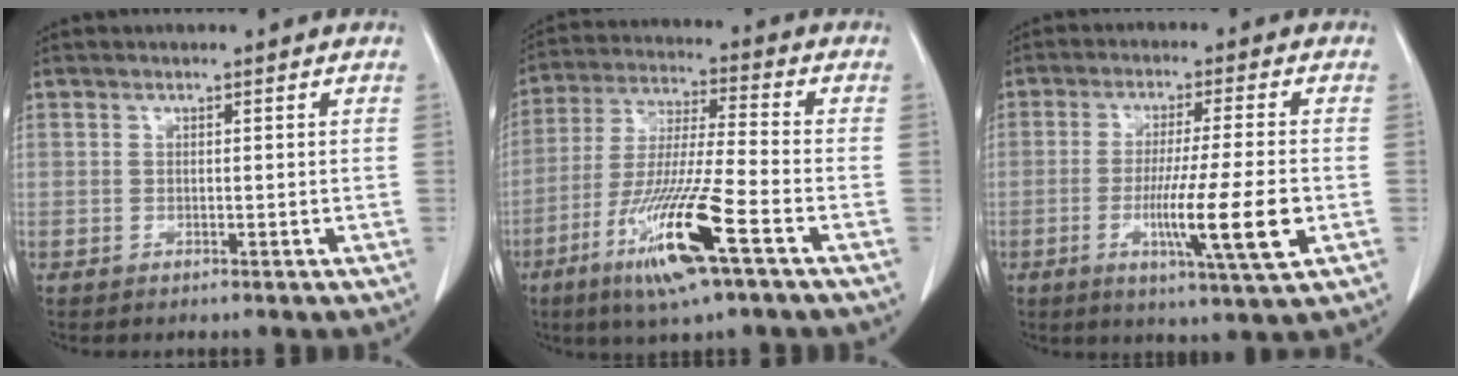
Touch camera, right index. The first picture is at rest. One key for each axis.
{"total": 14.9, "fx": -7.2, "fy": 0.4, "fz": 13.1, "tx": -0.267, "ty": -0.028, "tz": -0.131}
{"total": 11.1, "fx": -3.0, "fy": -0.6, "fz": 10.7, "tx": -0.183, "ty": -0.025, "tz": -0.053}